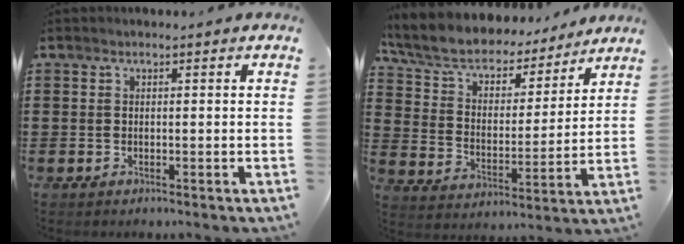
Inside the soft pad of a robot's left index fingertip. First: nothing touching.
{"total": 6.9, "force": [6.1, 2.6, 2.2], "torque": [-0.073, -0.037, 0.105]}